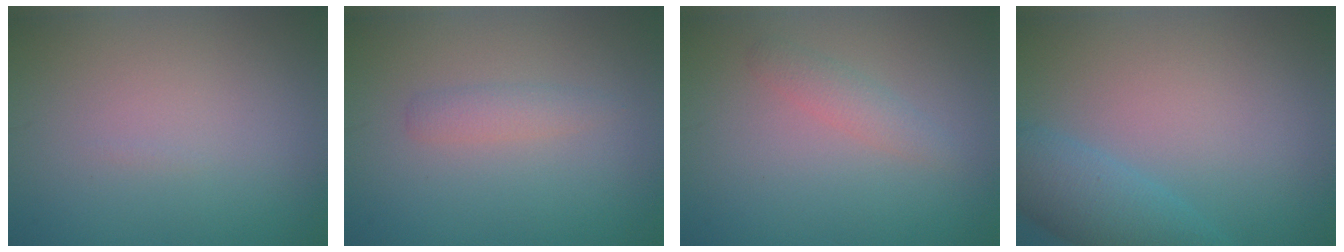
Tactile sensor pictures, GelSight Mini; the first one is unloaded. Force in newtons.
{"total": 1.5, "press": 1.5, "slide": 0.0}
{"total": 1.6, "press": 1.6, "slide": 0.1}
{"total": 4.4, "press": 4.4, "slide": 0.2}